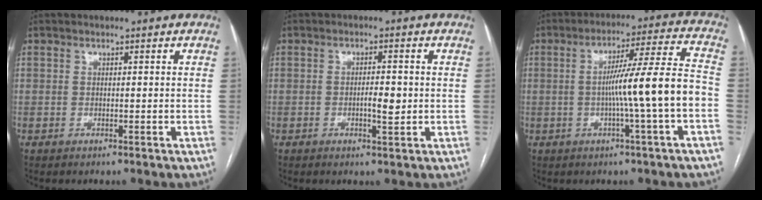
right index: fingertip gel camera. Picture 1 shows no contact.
{"total": 3.0, "force": [-0.4, 0.8, 2.9], "torque": [-0.050, 0.000, -0.004]}
{"total": 11.8, "force": [-2.3, -1.3, 11.5], "torque": [-0.185, 0.013, -0.037]}